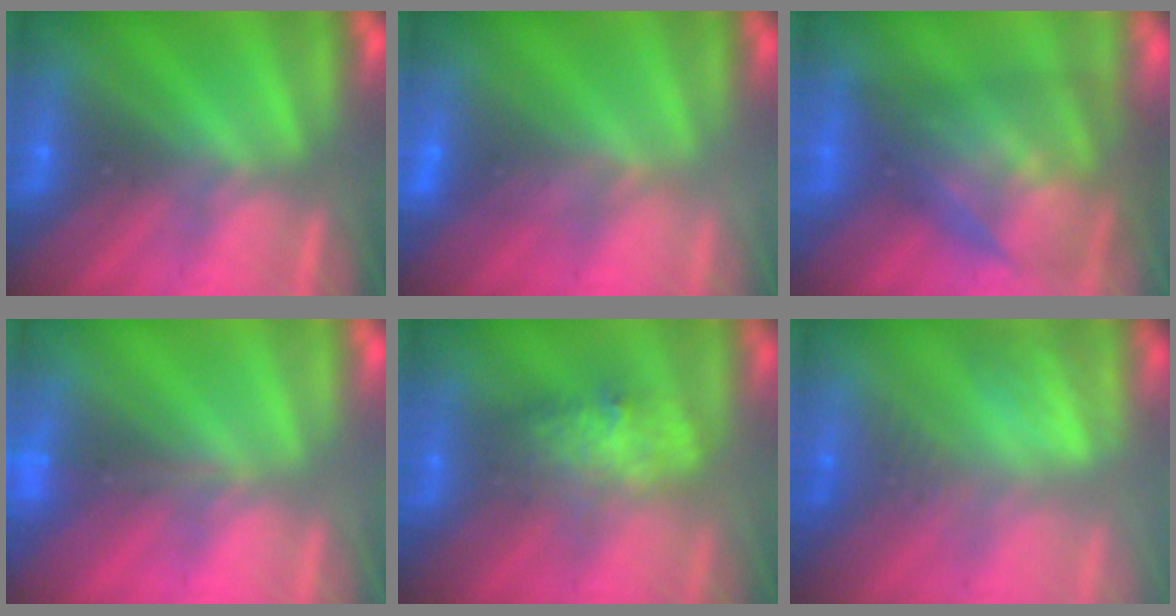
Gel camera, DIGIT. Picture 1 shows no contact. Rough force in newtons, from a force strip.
{"total": 3.8}
{"total": 5.8}
{"total": 1.8}
{"total": 2.6}
{"total": 2.8}